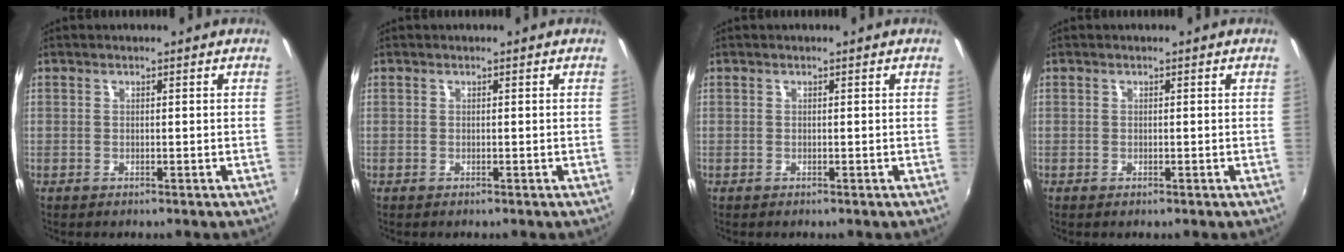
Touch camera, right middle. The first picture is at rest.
{"total": 0.0}
{"total": 0.0}
{"total": 0.0}